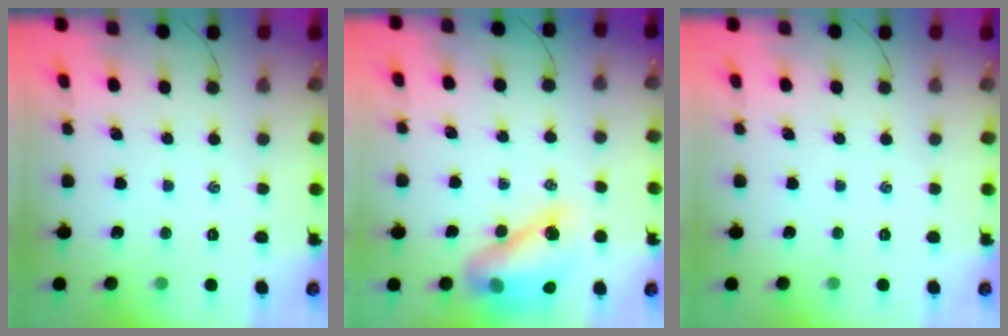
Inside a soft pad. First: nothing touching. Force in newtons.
{"total": 14.3, "press": 13.8, "slide": 3.7}
{"total": 0.0}